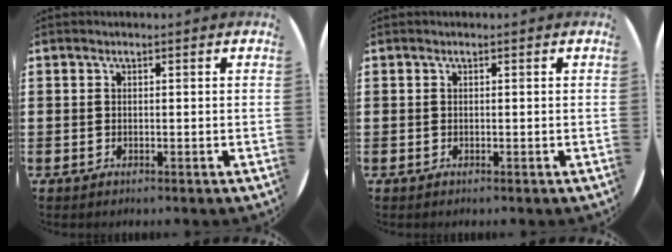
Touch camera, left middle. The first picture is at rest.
{"total": 0.0}